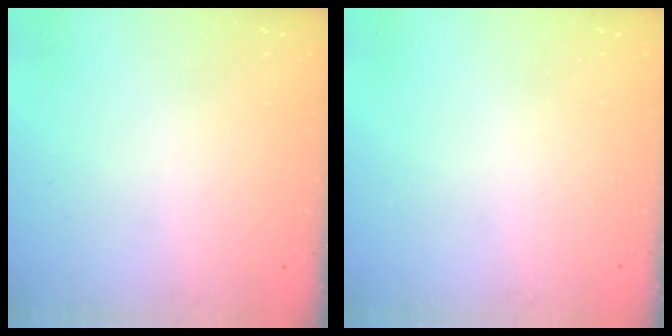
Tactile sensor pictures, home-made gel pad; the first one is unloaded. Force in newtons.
{"total": 0.0}